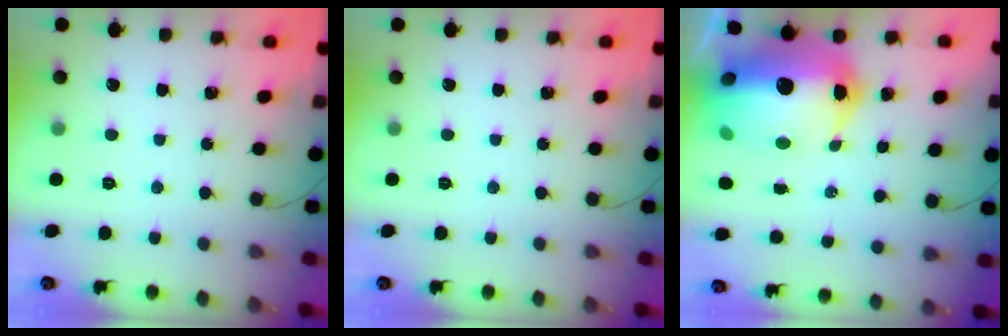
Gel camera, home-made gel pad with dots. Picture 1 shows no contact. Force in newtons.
{"total": 0.0}
{"total": 25.4, "press": 23.2, "slide": 10.3}